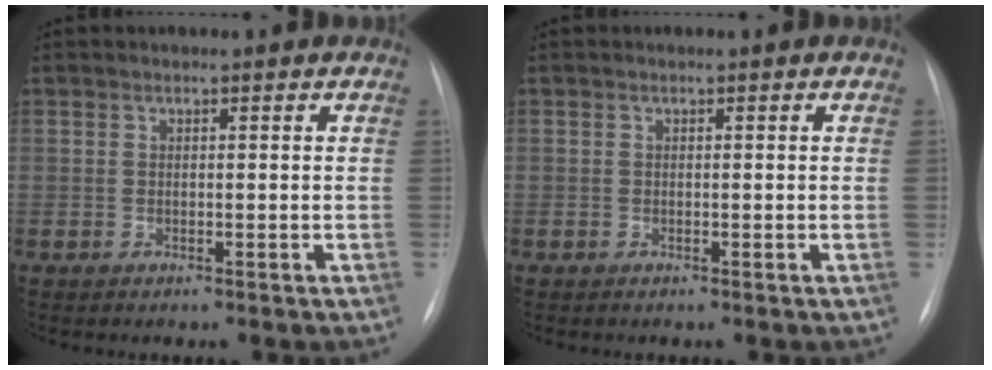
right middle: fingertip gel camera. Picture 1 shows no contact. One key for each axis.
{"total": 0.0}